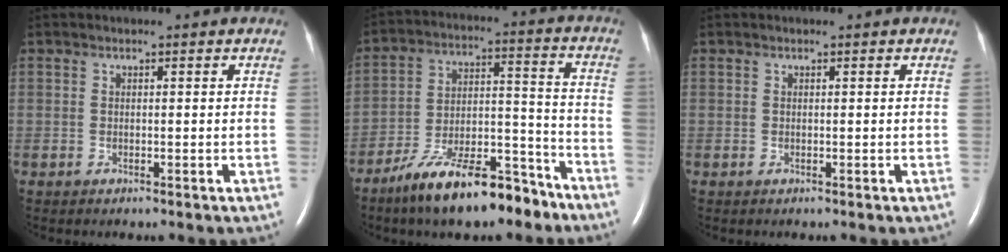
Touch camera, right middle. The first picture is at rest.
{"total": 16.2, "force": [-12.2, 4.8, 9.5], "torque": [-0.159, 0.023, -0.205]}
{"total": 0.0}